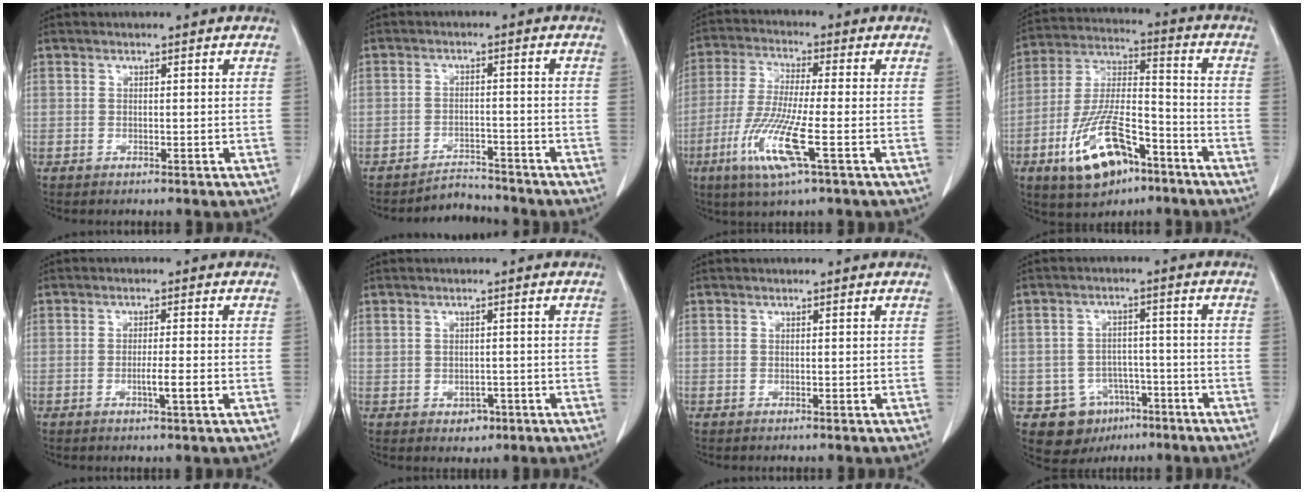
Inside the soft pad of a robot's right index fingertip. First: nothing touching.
{"total": 3.7, "force": [-3.5, 0.7, -0.8], "torque": [0.012, 0.003, -0.053]}
{"total": 10.9, "force": [-4.1, 0.4, 10.1], "torque": [-0.214, -0.024, -0.083]}
{"total": 15.0, "force": [-8.0, 5.6, 11.4], "torque": [-0.231, 0.001, -0.136]}
{"total": 3.1, "force": [-1.0, -0.1, 3.0], "torque": [-0.050, -0.002, -0.016]}
{"total": 2.4, "force": [-0.7, 1.9, 1.3], "torque": [-0.016, 0.005, 0.002]}
{"total": 0.0}
{"total": 7.9, "force": [-3.8, 6.7, 1.6], "torque": [-0.022, 0.013, -0.043]}